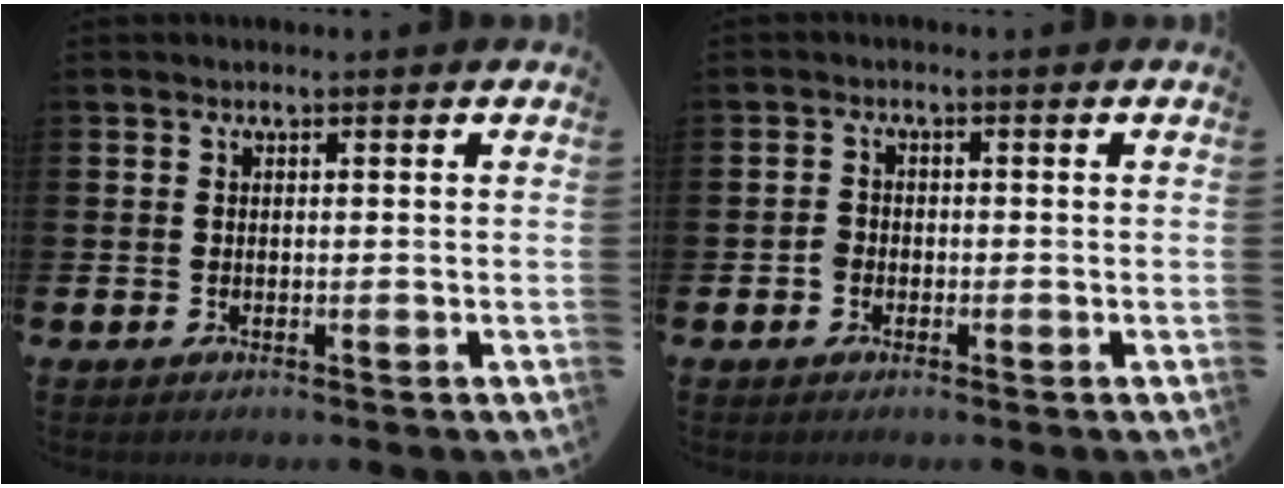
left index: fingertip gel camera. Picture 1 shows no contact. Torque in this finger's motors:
{"motor_torque": [-0.04, 0.02, 0.00, 0.01]}